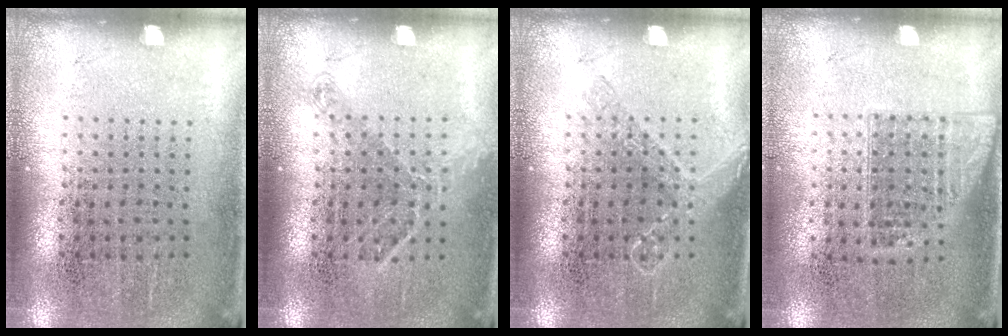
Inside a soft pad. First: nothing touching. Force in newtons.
{"total": 1.1, "press": 0.8, "slide": 0.6}
{"total": 1.5, "press": 1.5, "slide": 0.3}
{"total": 1.1, "press": 0.9, "slide": 0.6}